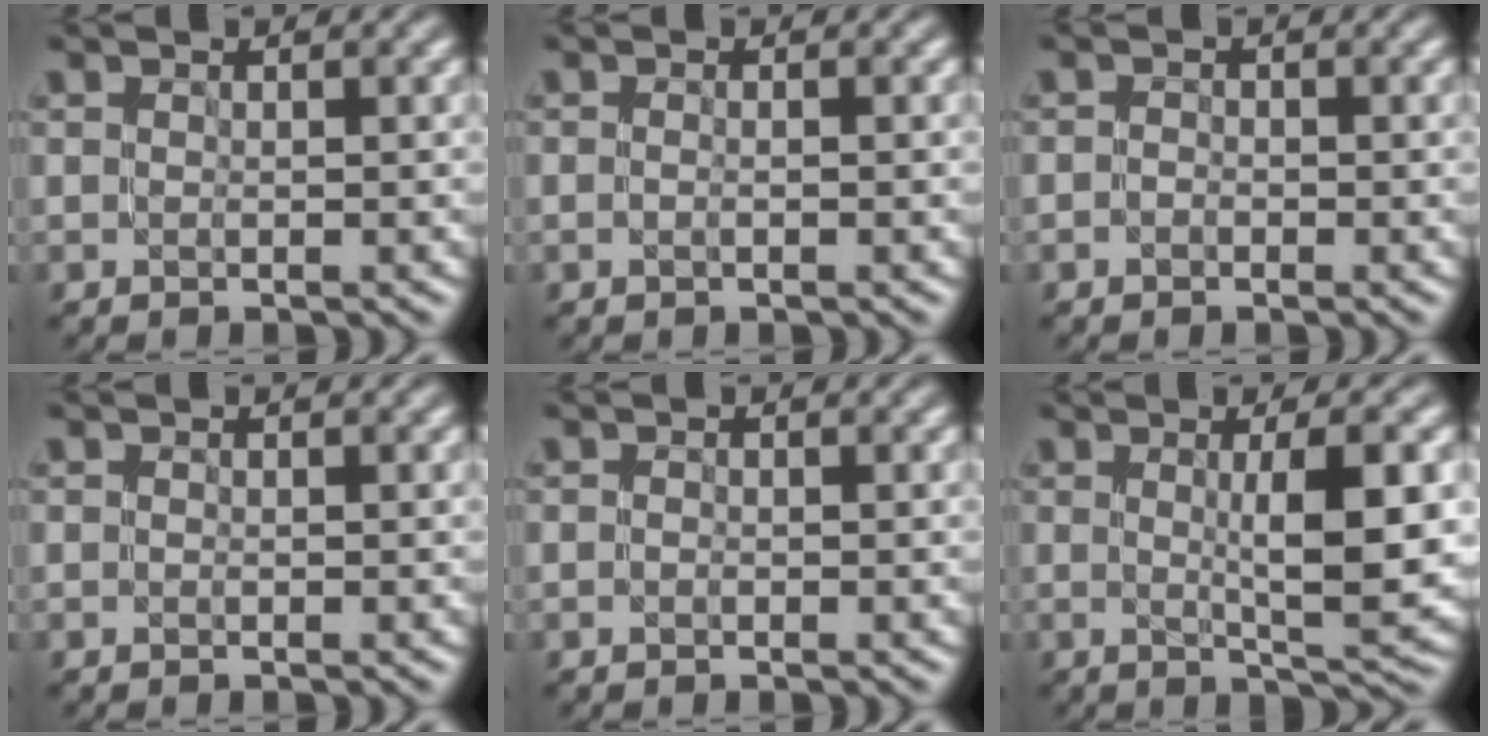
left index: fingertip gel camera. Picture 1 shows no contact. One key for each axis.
{"total": 0.6, "fx": -0.2, "fy": 0.2, "fz": 0.6, "tx": -0.011, "ty": -0.007, "tz": -0.007}
{"total": 0.6, "fx": -0.3, "fy": 0.4, "fz": 0.2, "tx": -0.004, "ty": 0.000, "tz": -0.009}
{"total": 0.0}
{"total": 0.0}
{"total": 6.3, "fx": 0.6, "fy": 1.2, "fz": 6.1, "tx": -0.087, "ty": 0.000, "tz": 0.012}